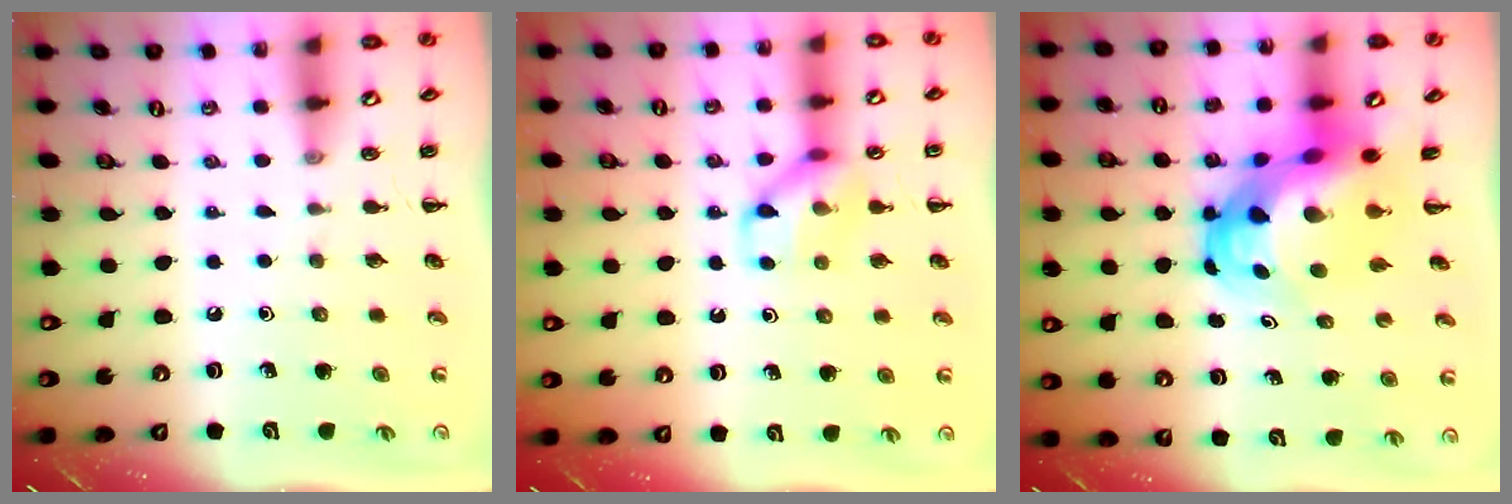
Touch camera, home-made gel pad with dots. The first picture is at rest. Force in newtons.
{"total": 11.6, "press": 11.6, "slide": 1.1}
{"total": 9.0, "press": 8.7, "slide": 2.5}